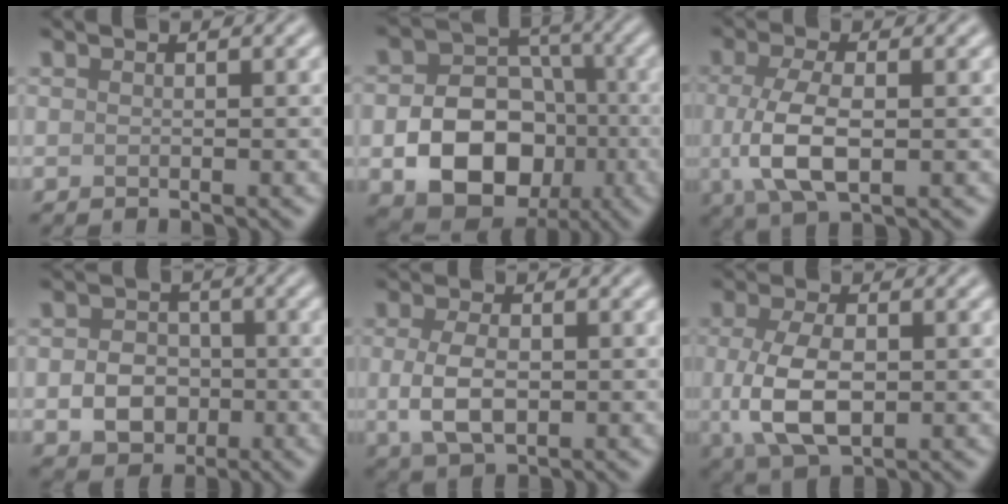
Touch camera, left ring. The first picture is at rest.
{"total": 10.0, "force": [-2.8, 7.5, 6.0], "torque": [-0.097, -0.012, -0.047]}
{"total": 5.8, "force": [-0.4, 2.6, 5.2], "torque": [-0.118, -0.005, -0.008]}
{"total": 4.2, "force": [-0.9, 3.5, 2.3], "torque": [-0.035, 0.001, -0.018]}
{"total": 4.5, "force": [-0.3, 2.7, 3.6], "torque": [-0.077, -0.004, -0.004]}
{"total": 6.6, "force": [-0.4, 3.6, 5.5], "torque": [-0.124, -0.008, -0.006]}